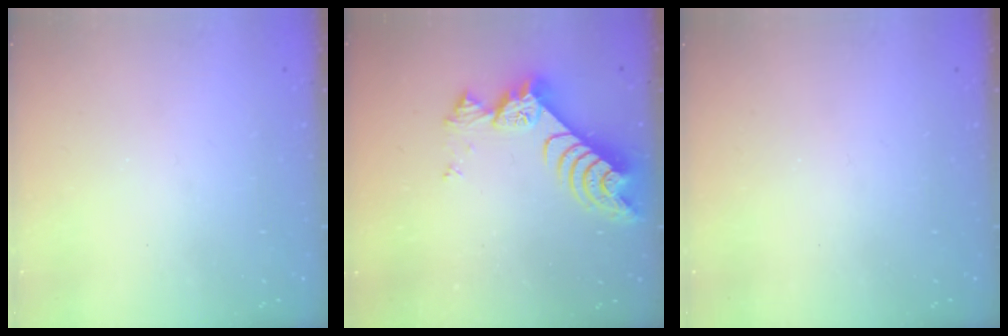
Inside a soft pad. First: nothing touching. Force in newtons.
{"total": 8.3, "press": 8.2, "slide": 1.0}
{"total": 0.0}